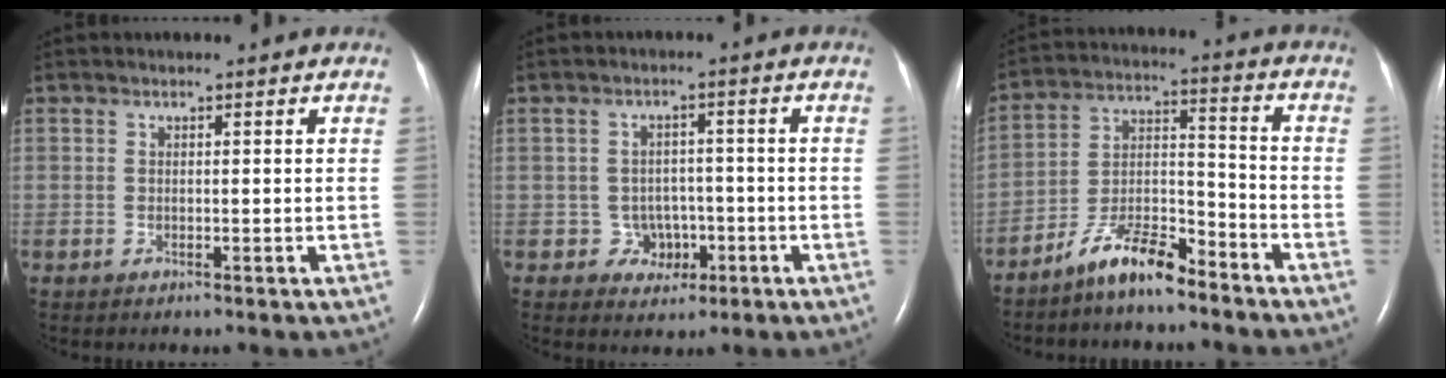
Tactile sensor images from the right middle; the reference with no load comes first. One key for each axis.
{"total": 3.9, "fx": -1.3, "fy": 3.6, "fz": 0.7, "tx": 0.007, "ty": 0.014, "tz": -0.010}
{"total": 9.3, "fx": -7.6, "fy": 2.0, "fz": 5.1, "tx": -0.100, "ty": 0.008, "tz": -0.142}